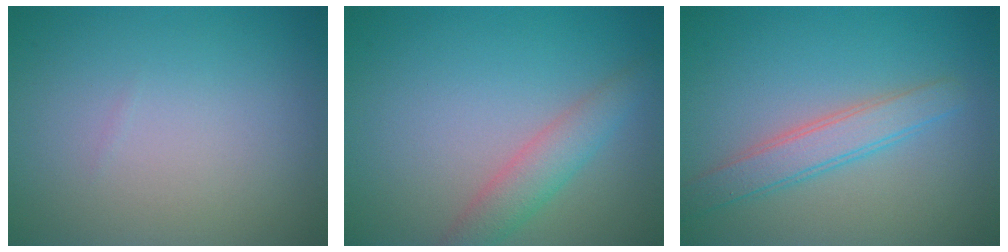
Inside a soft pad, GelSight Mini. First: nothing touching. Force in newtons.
{"total": 2.9, "press": 2.9, "slide": 0.1}
{"total": 3.0, "press": 3.0, "slide": 0.1}